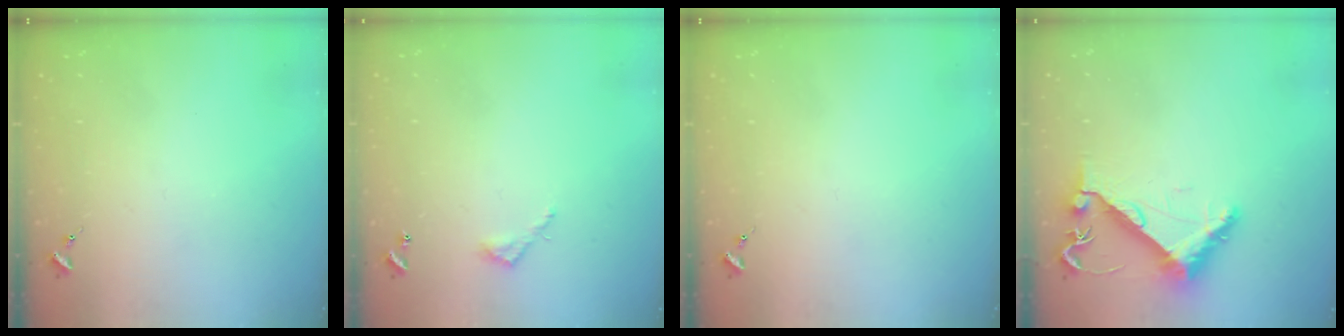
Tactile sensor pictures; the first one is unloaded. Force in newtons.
{"total": 3.9, "press": 3.9, "slide": 0.3}
{"total": 0.0}
{"total": 8.4, "press": 8.4, "slide": 0.4}